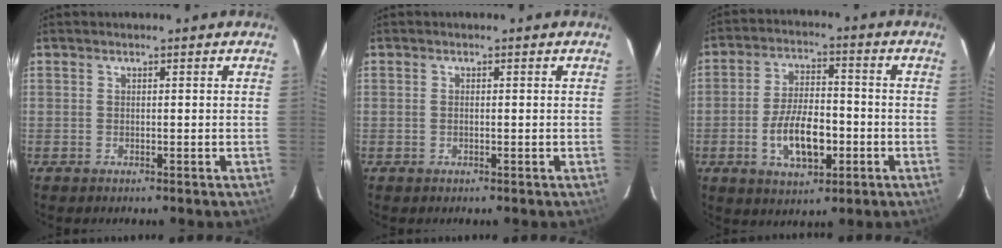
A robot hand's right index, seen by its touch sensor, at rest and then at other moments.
{"total": 0.5, "force": [0.0, 0.1, 0.5], "torque": [-0.013, 0.001, -0.003]}
{"total": 10.9, "force": [-3.4, 5.1, 9.0], "torque": [-0.175, 0.003, -0.050]}